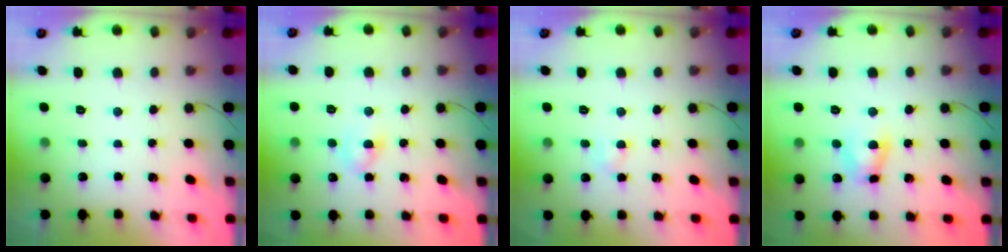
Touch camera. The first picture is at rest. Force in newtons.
{"total": 2.9, "press": 2.7, "slide": 1.1}
{"total": 3.5, "press": 3.4, "slide": 1.1}
{"total": 5.0, "press": 5.0, "slide": 0.6}